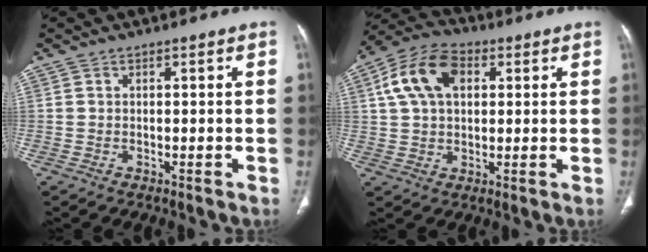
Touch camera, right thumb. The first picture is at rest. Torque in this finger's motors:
{"motor_torque": [0.47, 0.55, 0.56, -0.52, 0.10]}